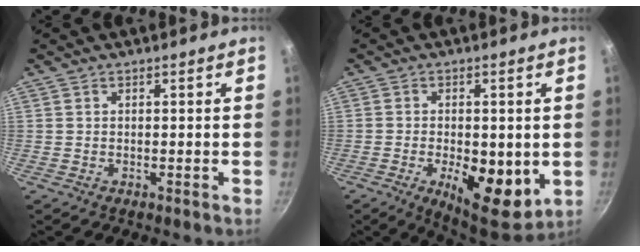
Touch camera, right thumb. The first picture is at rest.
{"total": 13.4, "force": [-2.8, 6.2, 11.5], "torque": [-0.150, -0.012, -0.031]}